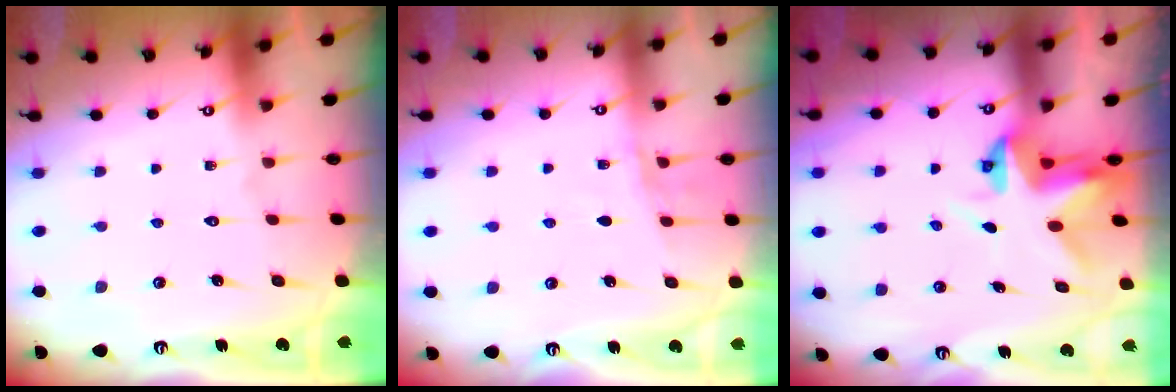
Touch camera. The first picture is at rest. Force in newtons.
{"total": 5.1, "press": 4.9, "slide": 1.5}
{"total": 4.4, "press": 4.3, "slide": 0.3}